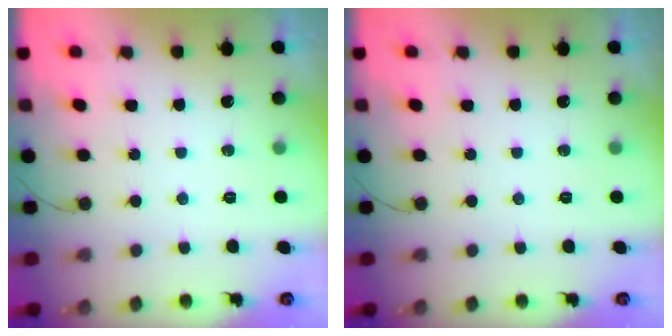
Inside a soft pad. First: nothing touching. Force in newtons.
{"total": 0.0}